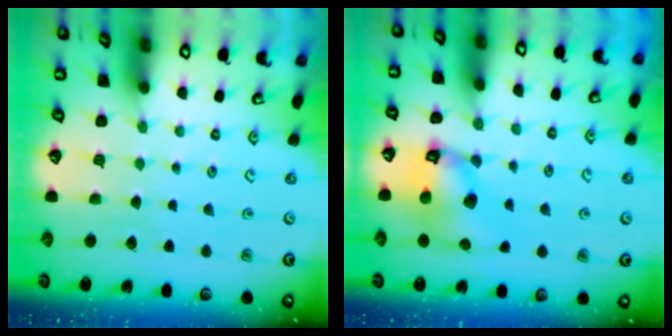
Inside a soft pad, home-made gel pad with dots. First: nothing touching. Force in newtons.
{"total": 11.2, "press": 11.1, "slide": 1.5}